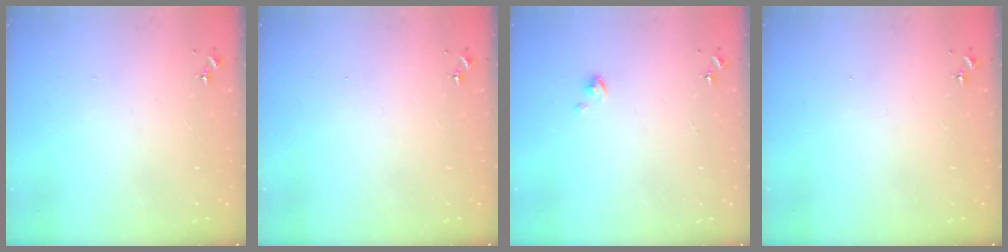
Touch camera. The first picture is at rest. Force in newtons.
{"total": 0.0}
{"total": 3.0, "press": 3.0, "slide": 0.2}
{"total": 0.0}